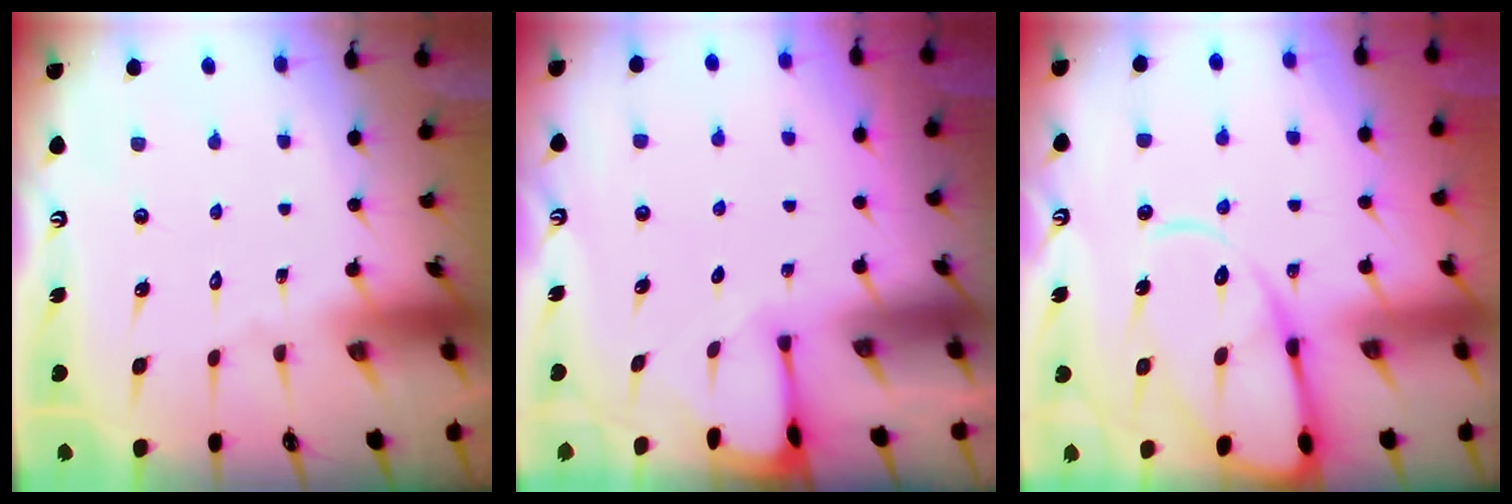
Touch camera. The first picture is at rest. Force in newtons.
{"total": 1.2, "press": 1.2, "slide": 0.3}
{"total": 12.6, "press": 12.6, "slide": 1.3}